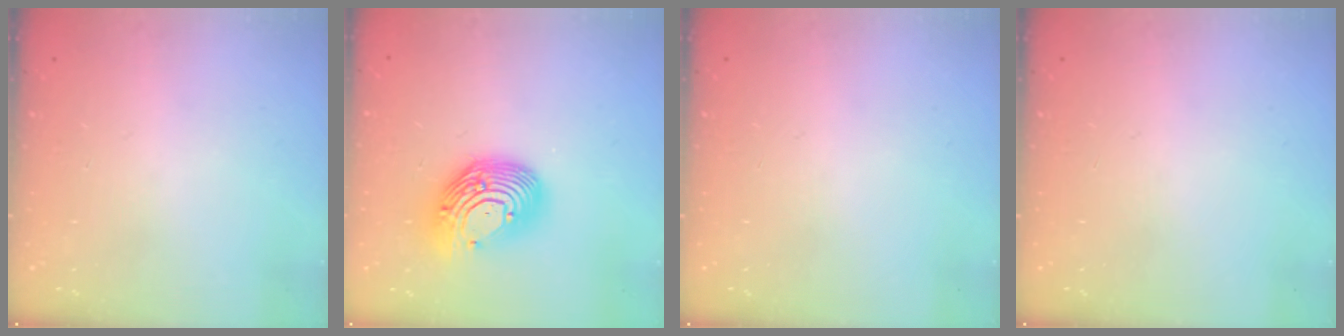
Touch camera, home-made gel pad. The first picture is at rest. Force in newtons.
{"total": 16.1, "press": 16.0, "slide": 2.0}
{"total": 0.0}
{"total": 0.0}